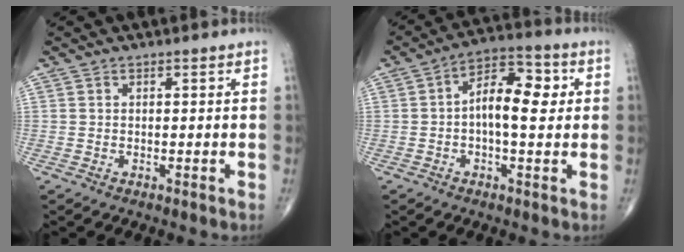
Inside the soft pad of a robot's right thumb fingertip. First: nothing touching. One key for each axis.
{"total": 10.4, "fx": 0.7, "fy": 5.1, "fz": 9.1, "tx": -0.126, "ty": 0.027, "tz": 0.004}